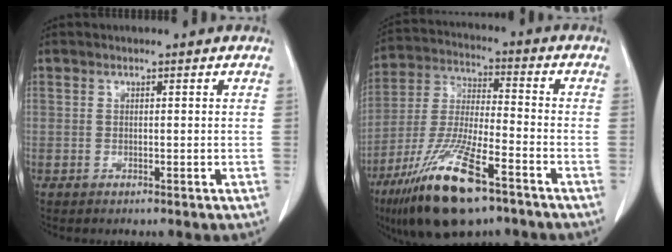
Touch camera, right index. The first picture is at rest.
{"total": 17.1, "force": [-10.4, 3.6, 13.2], "torque": [-0.281, -0.035, -0.190]}